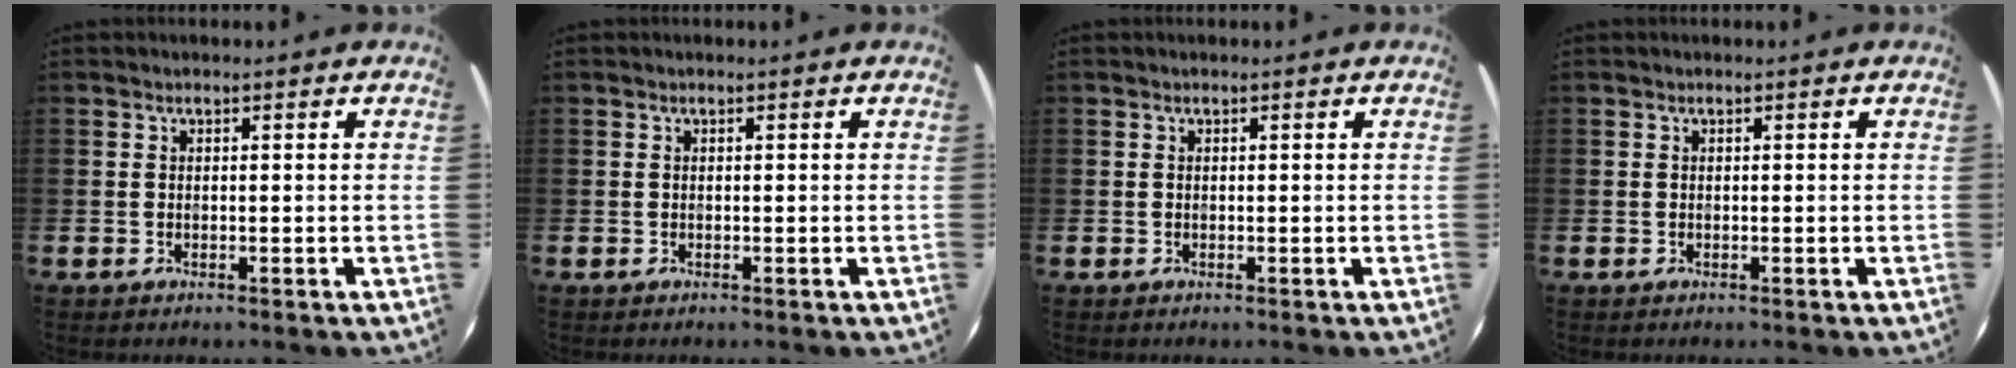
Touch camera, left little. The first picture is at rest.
{"total": 0.0}
{"total": 0.0}
{"total": 0.0}